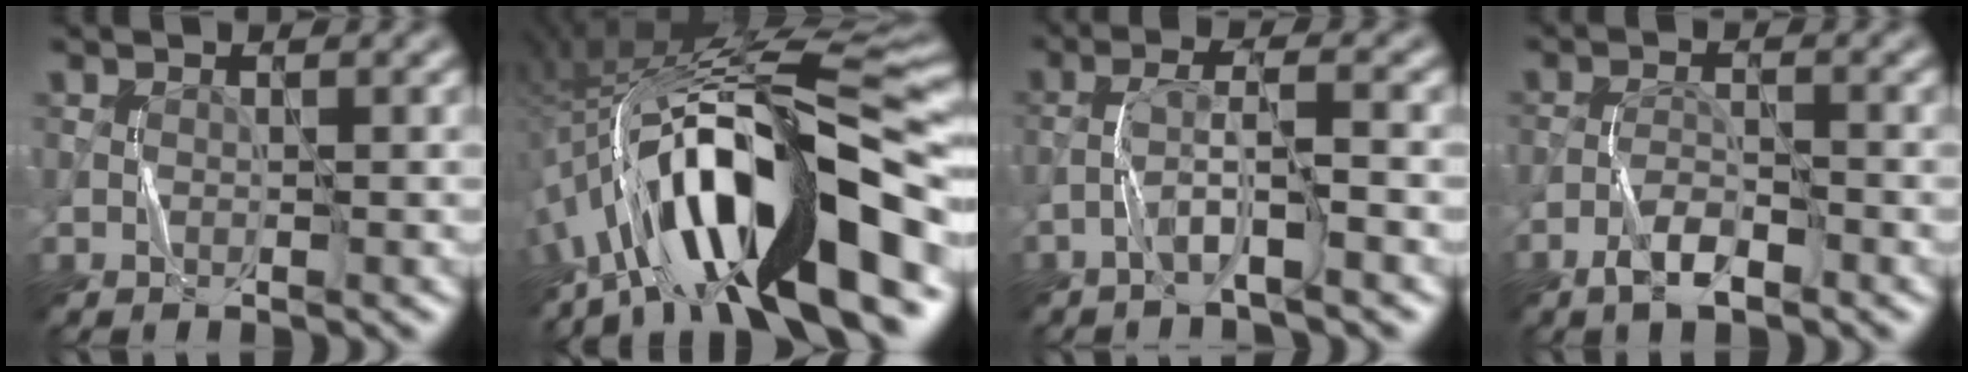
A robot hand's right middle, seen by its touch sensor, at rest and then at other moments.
{"total": 17.9, "force": [-6.3, 5.0, 16.0], "torque": [-0.256, 0.056, -0.125]}
{"total": 4.0, "force": [-2.1, 0.2, 3.4], "torque": [-0.065, 0.013, -0.049]}
{"total": 3.0, "force": [-2.0, 0.9, 2.0], "torque": [-0.041, 0.005, -0.043]}